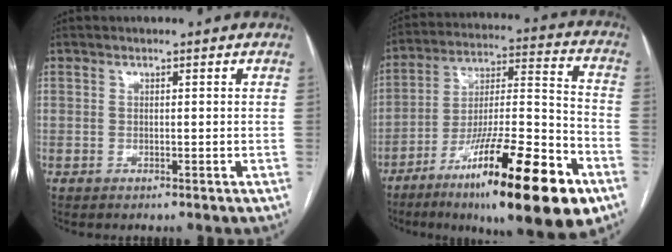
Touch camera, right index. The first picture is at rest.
{"total": 27.9, "force": [-15.1, 3.3, 23.2], "torque": [-0.327, -0.023, -0.244]}